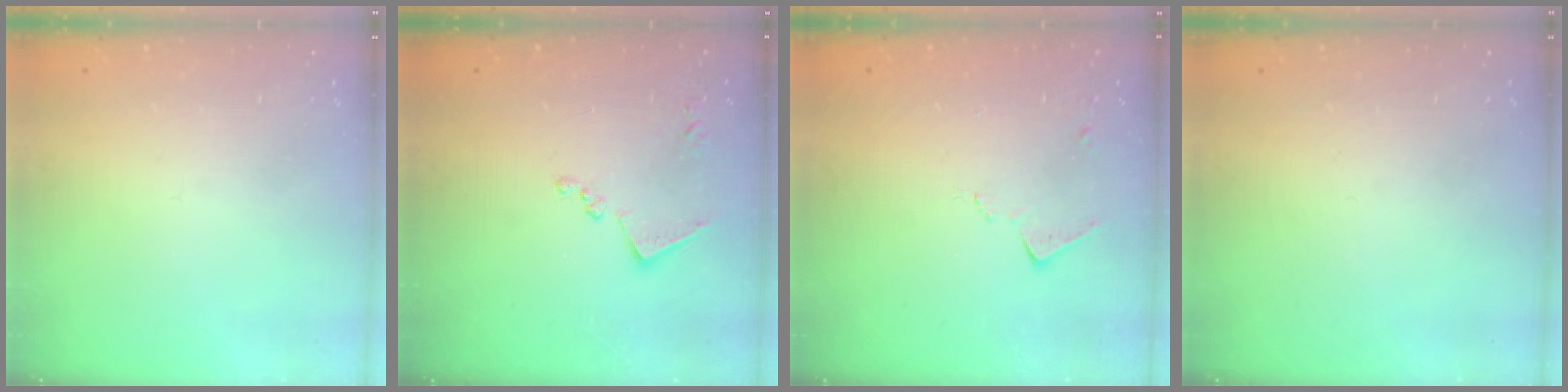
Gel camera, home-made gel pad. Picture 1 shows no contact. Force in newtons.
{"total": 9.0, "press": 9.0, "slide": 0.4}
{"total": 6.8, "press": 6.8, "slide": 0.4}
{"total": 0.0}